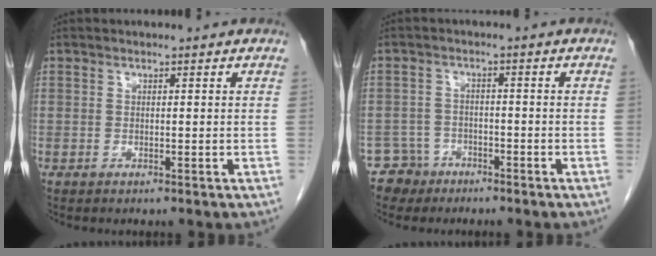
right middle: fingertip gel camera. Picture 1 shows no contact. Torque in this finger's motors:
{"motor_torque": [1.03, -1.11, 0.20, 0.00]}